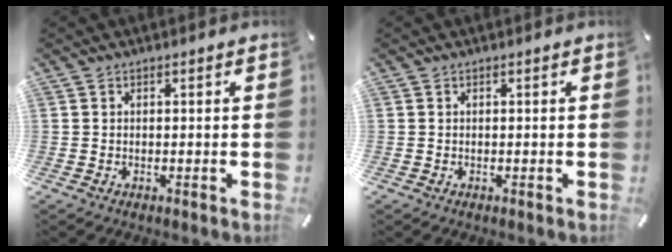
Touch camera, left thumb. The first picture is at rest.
{"total": 0.0}